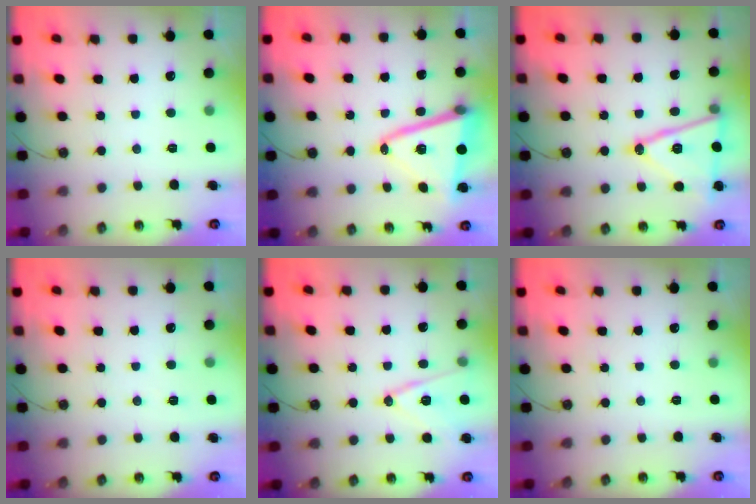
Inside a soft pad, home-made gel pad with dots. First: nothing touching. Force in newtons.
{"total": 16.9, "press": 16.7, "slide": 2.4}
{"total": 16.7, "press": 16.4, "slide": 3.5}
{"total": 2.0, "press": 0.8, "slide": 1.8}
{"total": 13.4, "press": 12.9, "slide": 3.4}
{"total": 0.0}